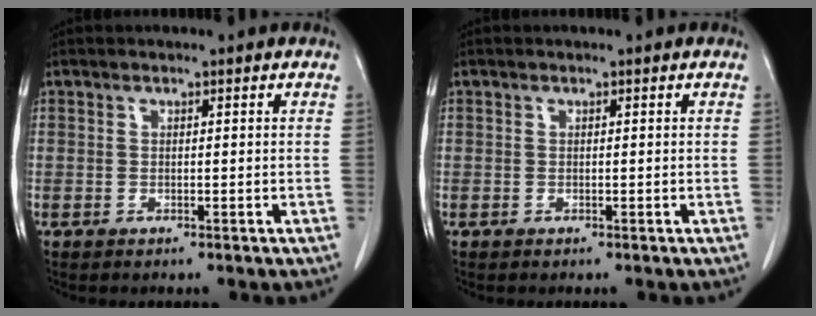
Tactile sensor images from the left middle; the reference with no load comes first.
{"total": 0.0}